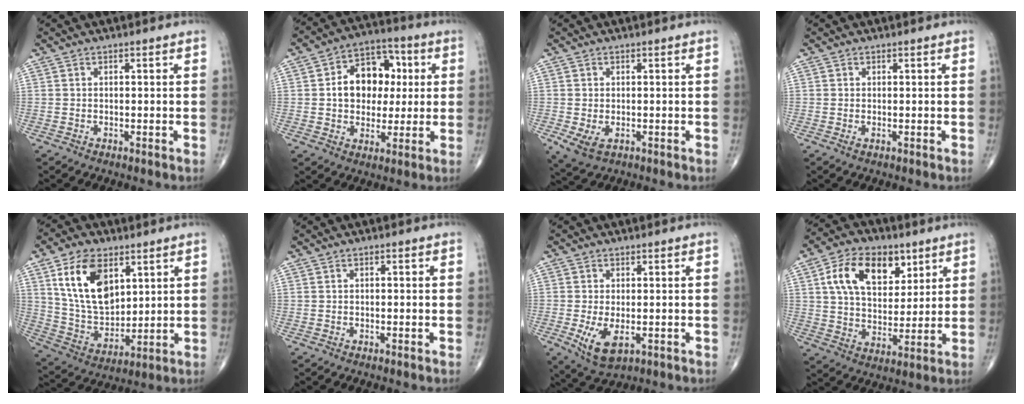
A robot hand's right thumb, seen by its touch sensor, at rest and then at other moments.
{"total": 13.2, "force": [1.5, 9.9, 8.7], "torque": [-0.084, 0.020, 0.019]}
{"total": 4.5, "force": [-1.3, 2.8, 3.3], "torque": [-0.064, -0.007, -0.015]}
{"total": 0.0}
{"total": 15.2, "force": [6.1, 9.2, 10.4], "torque": [-0.167, -0.029, 0.129]}
{"total": 0.0}
{"total": 6.4, "force": [-1.7, 3.2, 5.2], "torque": [-0.101, -0.013, -0.022]}
{"total": 14.9, "force": [6.0, 9.3, 9.9], "torque": [-0.137, -0.016, 0.109]}